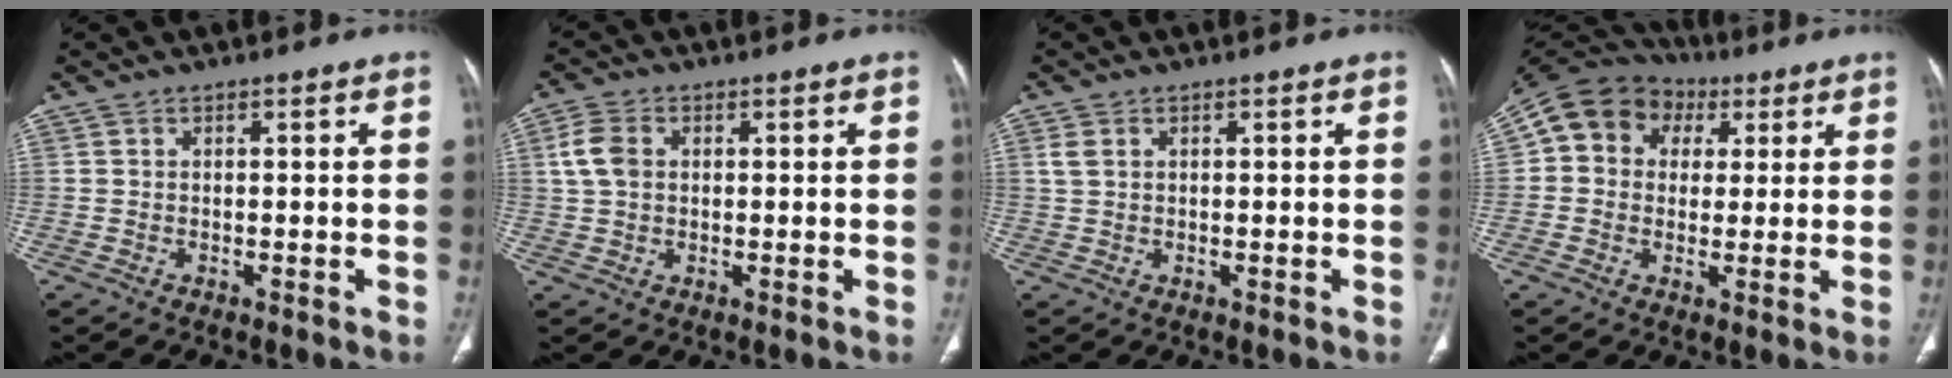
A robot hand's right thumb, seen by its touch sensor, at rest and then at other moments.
{"total": 5.1, "force": [0.9, 3.7, 3.4], "torque": [-0.074, 0.008, 0.015]}
{"total": 1.8, "force": [0.6, 1.2, 1.2], "torque": [-0.033, 0.006, 0.016]}
{"total": 12.4, "force": [3.3, 10.5, 5.7], "torque": [-0.082, 0.026, 0.044]}